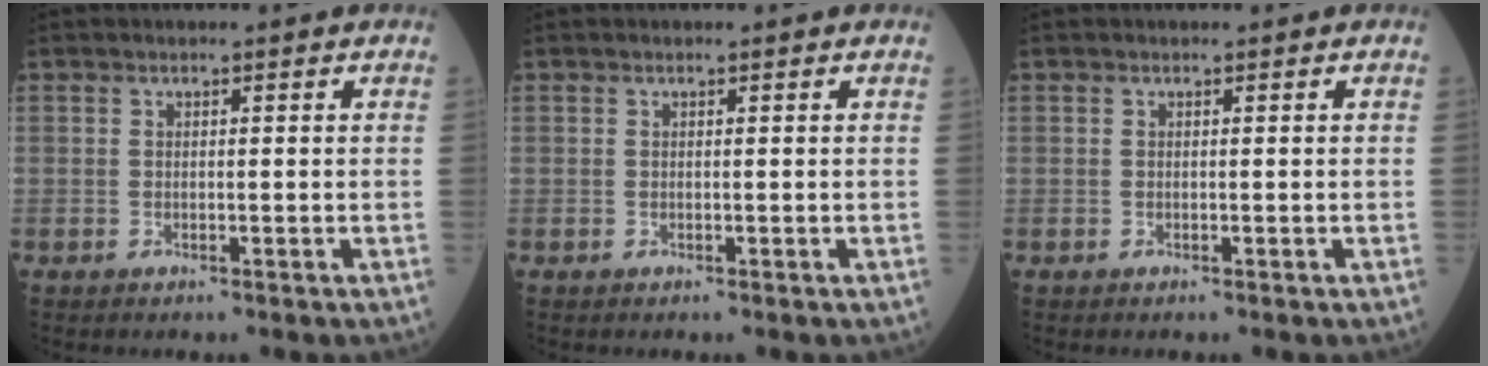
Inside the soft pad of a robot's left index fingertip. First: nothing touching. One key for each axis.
{"total": 0.6, "fx": 0.5, "fy": 0.1, "fz": 0.2, "tx": -0.009, "ty": 0.005, "tz": 0.007}
{"total": 0.0}